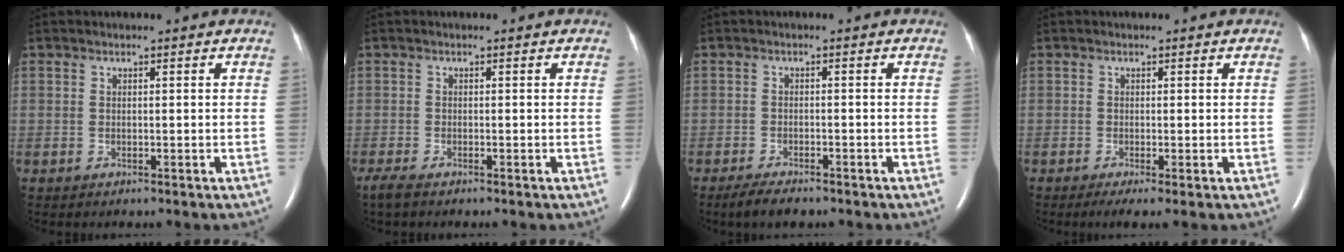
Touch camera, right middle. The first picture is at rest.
{"total": 2.3, "force": [-1.8, 0.5, 1.4], "torque": [-0.037, -0.010, -0.032]}
{"total": 3.7, "force": [-2.9, 0.9, 2.1], "torque": [-0.045, -0.008, -0.046]}
{"total": 2.2, "force": [-1.0, 0.2, 2.0], "torque": [-0.037, -0.010, -0.017]}